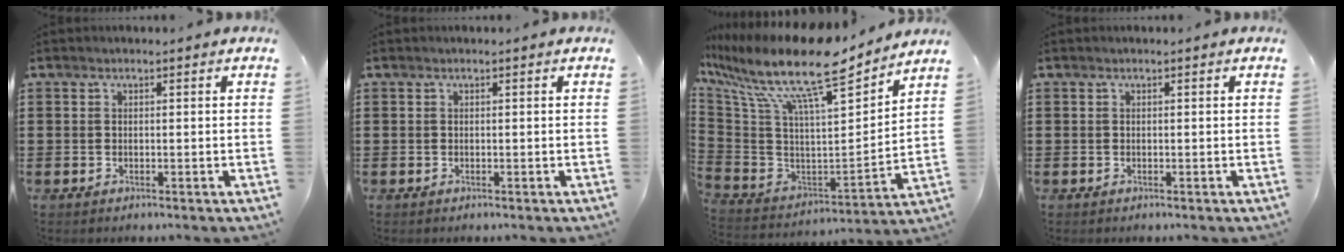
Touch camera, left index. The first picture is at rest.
{"total": 0.0}
{"total": 15.1, "force": [11.1, 3.0, 9.9], "torque": [-0.212, -0.077, 0.179]}
{"total": 0.0}